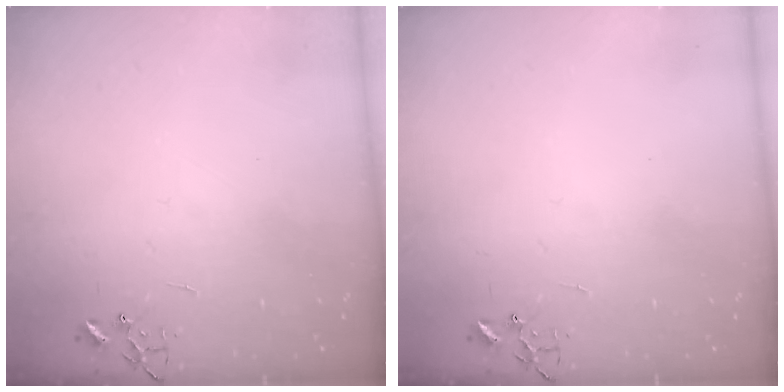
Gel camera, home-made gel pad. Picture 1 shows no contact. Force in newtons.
{"total": 0.0}